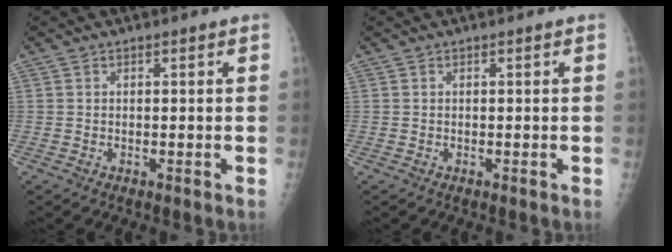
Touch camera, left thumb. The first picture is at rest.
{"total": 0.0}